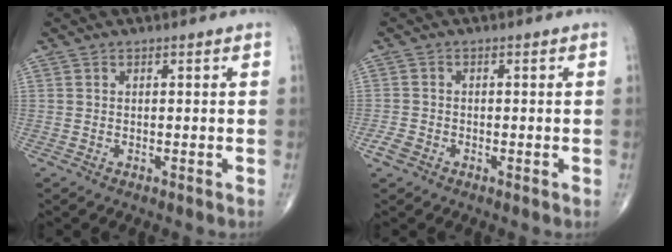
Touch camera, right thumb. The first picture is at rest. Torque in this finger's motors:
{"motor_torque": [0.37, -0.07, -0.05, -0.28, 0.00]}